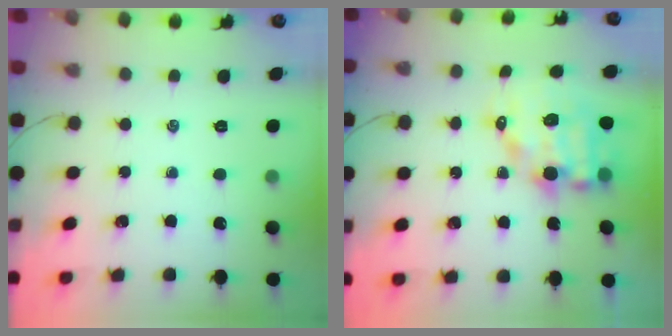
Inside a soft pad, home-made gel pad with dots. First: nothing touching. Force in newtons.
{"total": 11.0, "press": 10.6, "slide": 3.0}